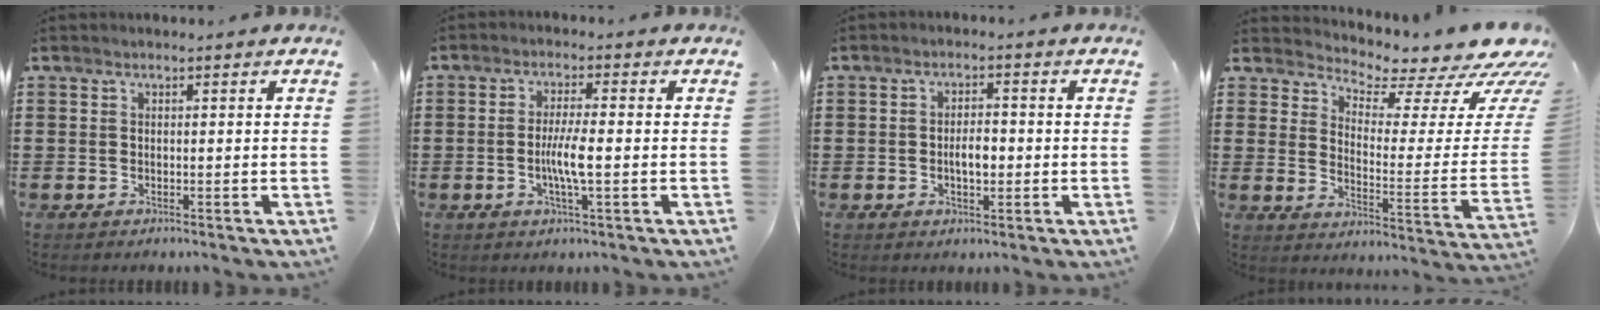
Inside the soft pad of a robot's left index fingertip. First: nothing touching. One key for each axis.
{"total": 5.0, "fx": -0.8, "fy": 0.5, "fz": 4.9, "tx": -0.094, "ty": -0.002, "tz": -0.019}
{"total": 3.3, "fx": -0.4, "fy": 1.4, "fz": 3.0, "tx": -0.049, "ty": 0.001, "tz": -0.009}
{"total": 6.0, "fx": 5.3, "fy": 1.4, "fz": 2.5, "tx": -0.045, "ty": -0.059, "tz": 0.084}